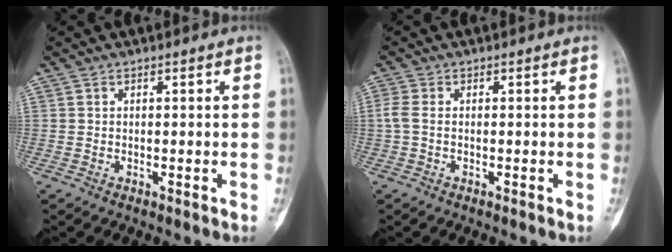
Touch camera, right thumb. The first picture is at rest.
{"total": 2.6, "force": [-0.3, 1.2, 2.3], "torque": [-0.056, -0.001, -0.011]}